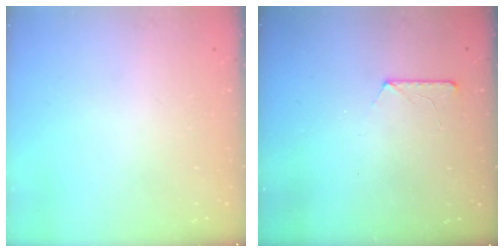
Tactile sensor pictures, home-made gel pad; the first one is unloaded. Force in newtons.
{"total": 7.3, "press": 7.2, "slide": 0.8}